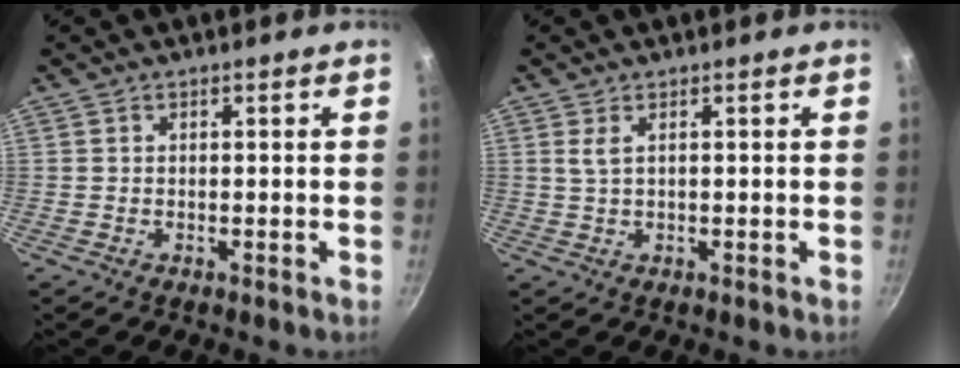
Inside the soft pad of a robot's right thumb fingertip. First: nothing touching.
{"total": 1.8, "force": [0.6, 0.5, 1.6], "torque": [-0.033, 0.000, 0.014]}